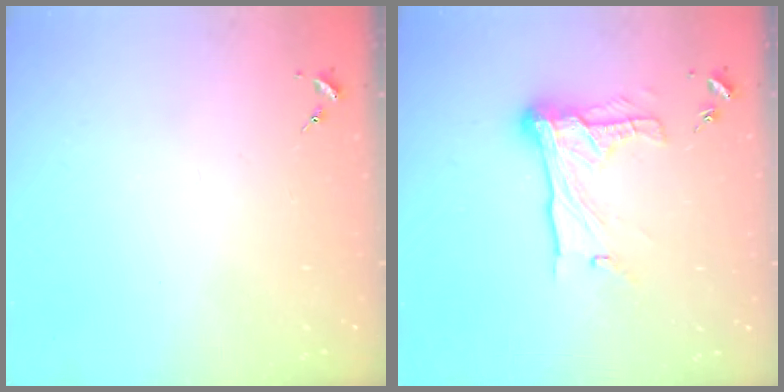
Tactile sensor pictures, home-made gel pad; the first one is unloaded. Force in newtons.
{"total": 15.8, "press": 15.8, "slide": 1.2}